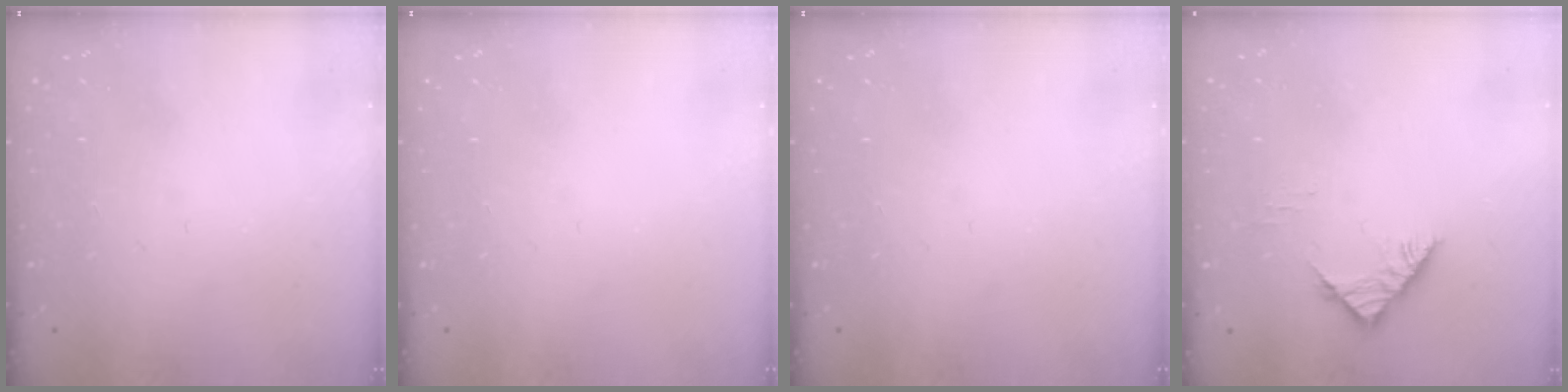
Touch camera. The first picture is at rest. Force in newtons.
{"total": 0.0}
{"total": 0.0}
{"total": 5.3, "press": 5.3, "slide": 0.2}